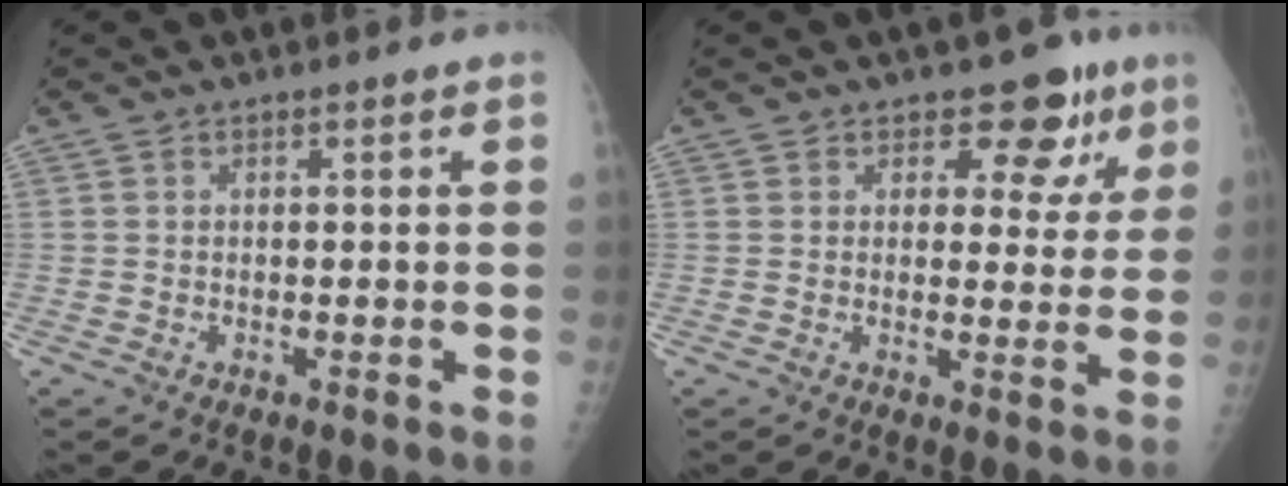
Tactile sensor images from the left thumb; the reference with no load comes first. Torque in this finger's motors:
{"motor_torque": [-0.27, 0.20, -0.01, -0.10, 0.02]}